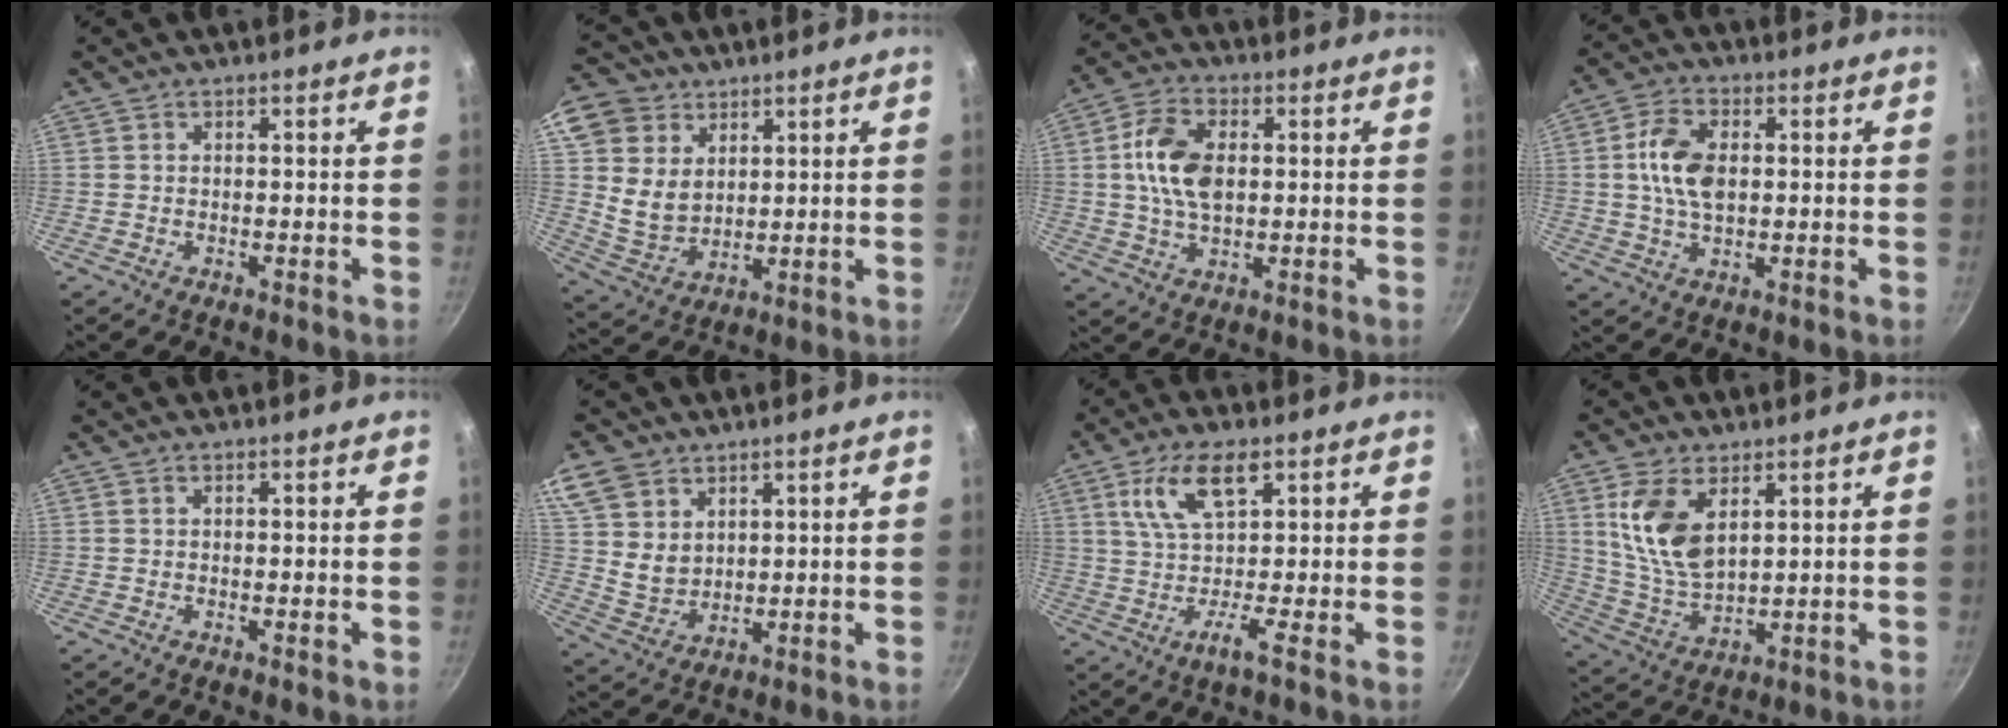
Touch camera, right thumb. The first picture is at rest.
{"total": 13.6, "force": [6.1, 10.9, 5.6], "torque": [-0.095, -0.016, 0.124]}
{"total": 11.0, "force": [1.3, 6.8, 8.6], "torque": [-0.148, 0.011, 0.017]}
{"total": 9.3, "force": [0.9, 5.7, 7.3], "torque": [-0.128, 0.011, 0.013]}
{"total": 0.0}
{"total": 11.8, "force": [6.5, 8.5, 5.0], "torque": [-0.086, -0.017, 0.139]}
{"total": 9.1, "force": [2.8, 3.0, 8.1], "torque": [-0.147, 0.011, 0.040]}
{"total": 12.3, "force": [4.4, 6.8, 9.2], "torque": [-0.174, -0.029, 0.097]}